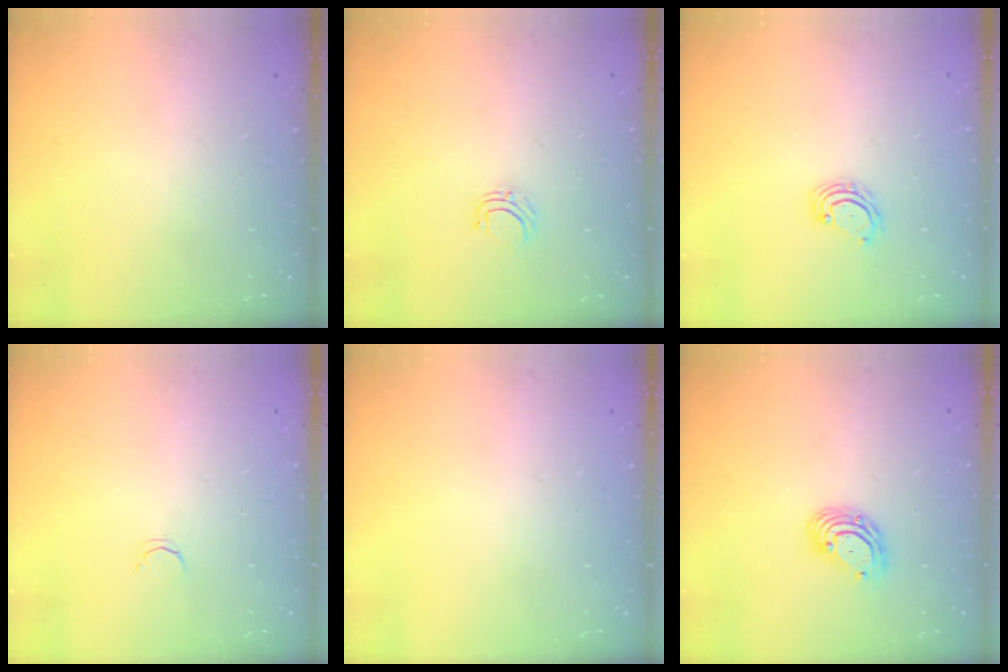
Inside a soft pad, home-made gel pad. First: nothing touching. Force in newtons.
{"total": 3.8, "press": 3.8, "slide": 0.2}
{"total": 4.2, "press": 4.2, "slide": 0.5}
{"total": 2.1, "press": 2.1, "slide": 0.4}
{"total": 0.0}
{"total": 6.5, "press": 6.5, "slide": 1.1}